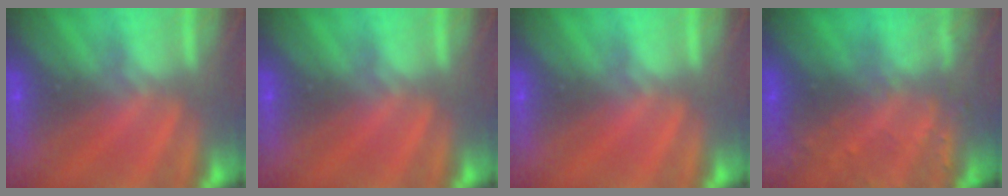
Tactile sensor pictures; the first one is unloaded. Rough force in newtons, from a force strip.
{"total": 0.0}
{"total": 0.0}
{"total": 8.7}